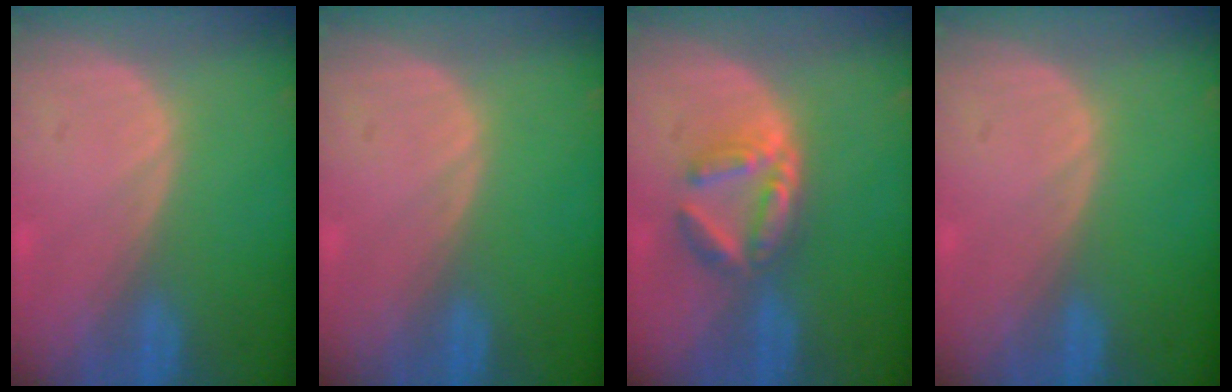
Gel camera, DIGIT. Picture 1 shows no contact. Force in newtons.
{"total": 0.0}
{"total": 5.4, "press": 5.3, "slide": 1.0}
{"total": 0.0}